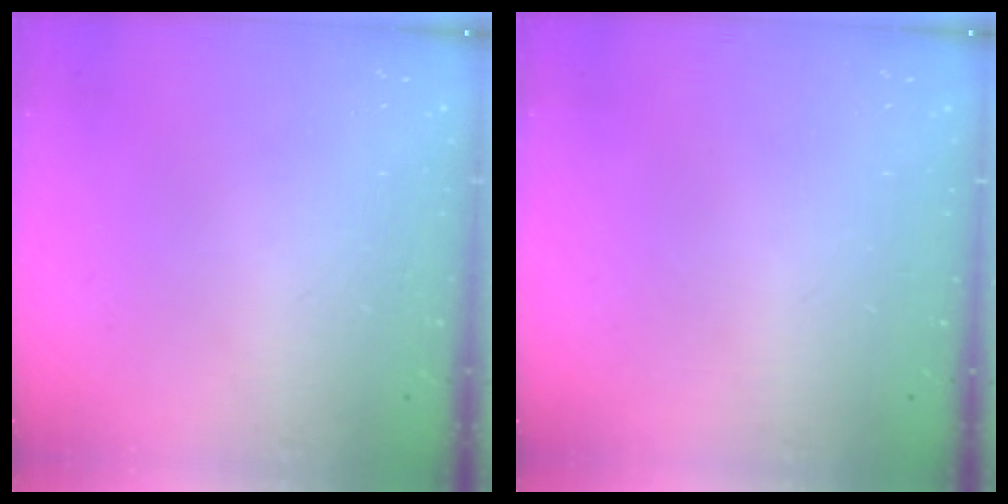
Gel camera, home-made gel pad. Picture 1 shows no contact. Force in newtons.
{"total": 0.0}